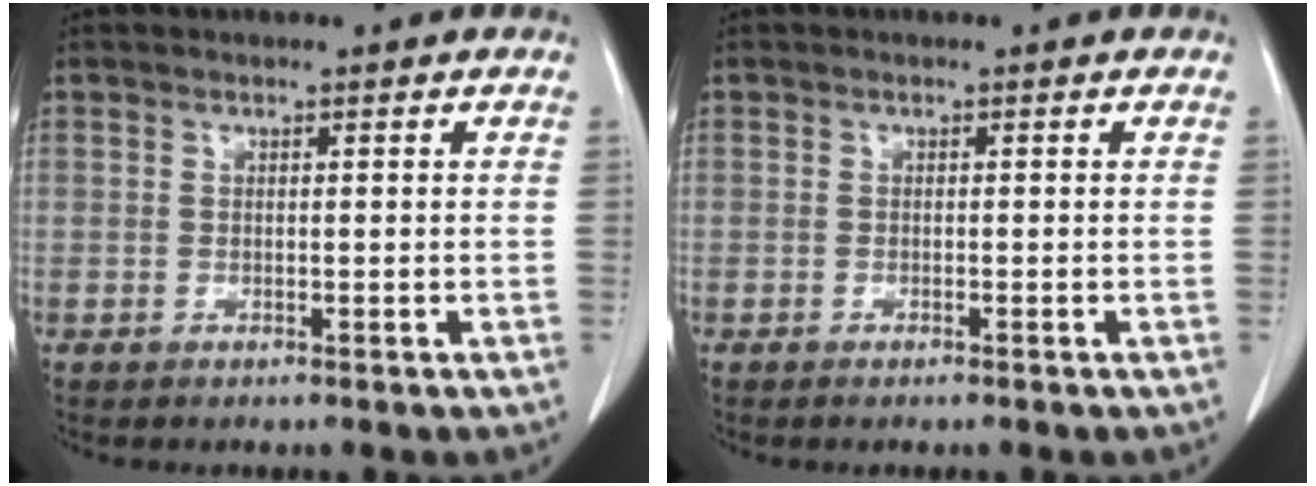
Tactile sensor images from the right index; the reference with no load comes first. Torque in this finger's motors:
{"motor_torque": [-0.02, 0.02, 0.05, 0.01]}